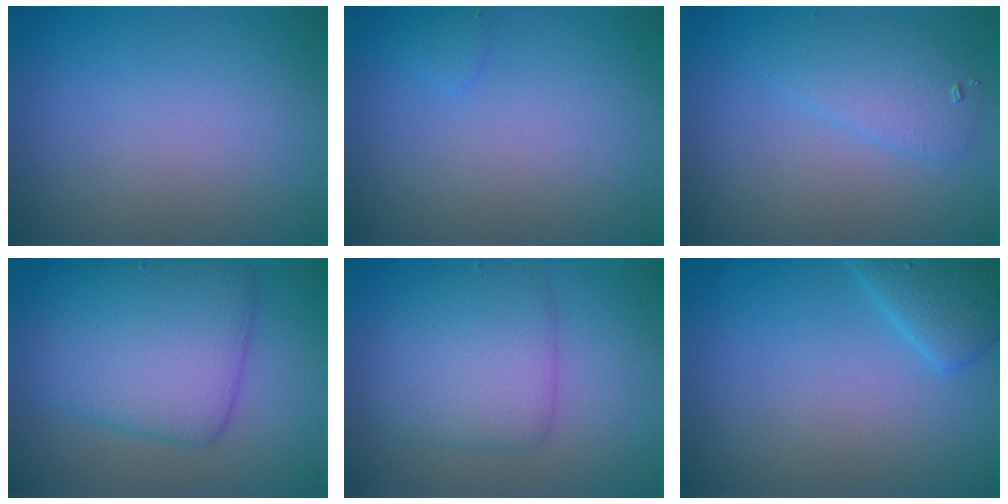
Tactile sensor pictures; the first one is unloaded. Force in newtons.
{"total": 0.6, "press": 0.6, "slide": 0.0}
{"total": 2.6, "press": 2.6, "slide": 0.2}
{"total": 7.3, "press": 7.3, "slide": 0.1}
{"total": 4.6, "press": 4.6, "slide": 0.1}
{"total": 2.7, "press": 2.7, "slide": 0.2}